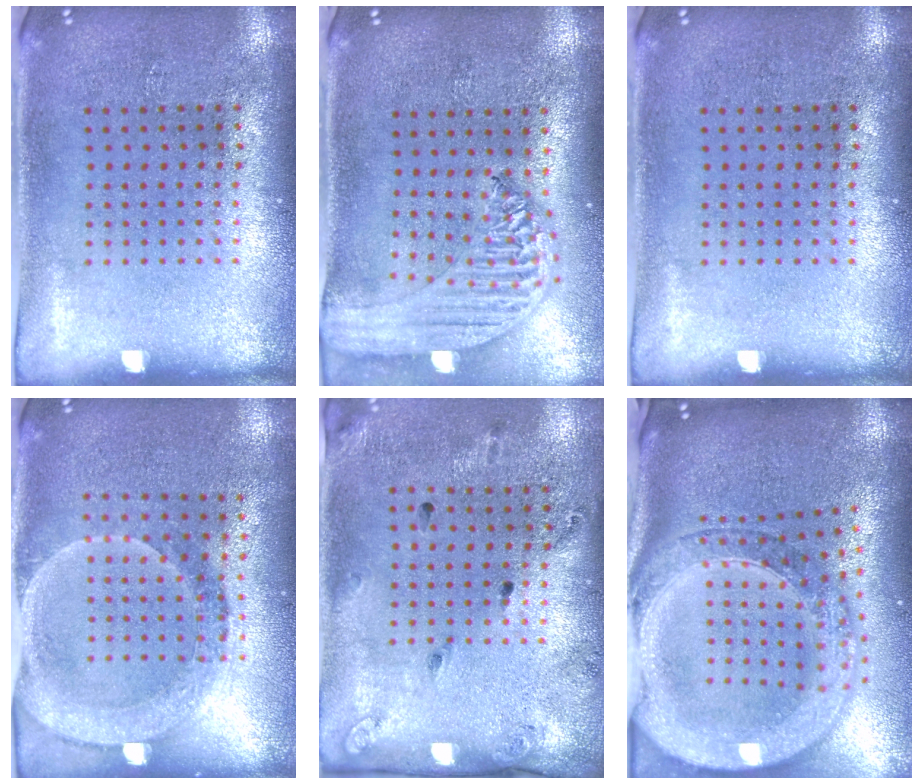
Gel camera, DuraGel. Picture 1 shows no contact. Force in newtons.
{"total": 2.2, "press": 2.0, "slide": 1.0}
{"total": 0.0}
{"total": 1.9, "press": 1.6, "slide": 0.9}
{"total": 1.9, "press": 1.1, "slide": 1.5}
{"total": 3.8, "press": 3.0, "slide": 2.4}